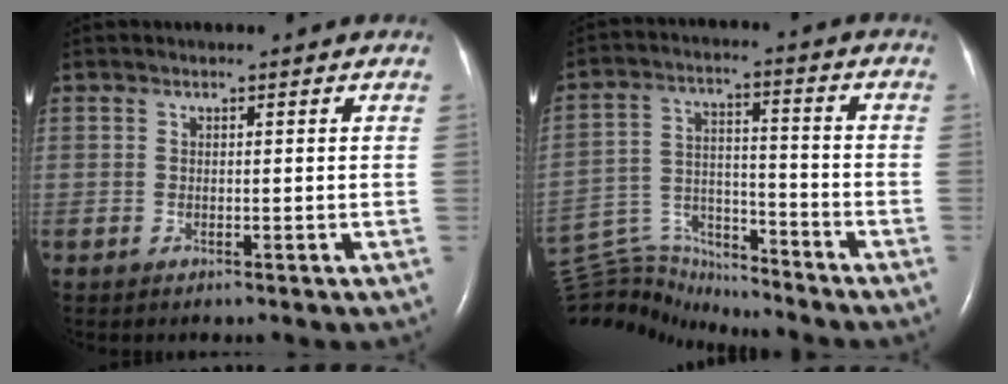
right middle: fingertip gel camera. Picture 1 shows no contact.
{"total": 15.7, "force": [-15.4, 2.1, 2.4], "torque": [-0.063, 0.027, -0.260]}